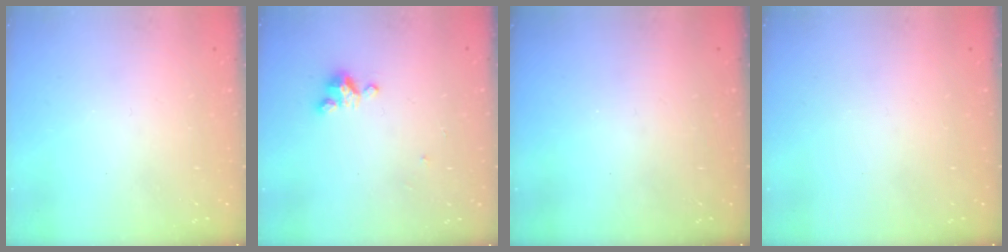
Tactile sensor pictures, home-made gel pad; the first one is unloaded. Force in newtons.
{"total": 2.9, "press": 2.9, "slide": 0.3}
{"total": 0.0}
{"total": 0.0}